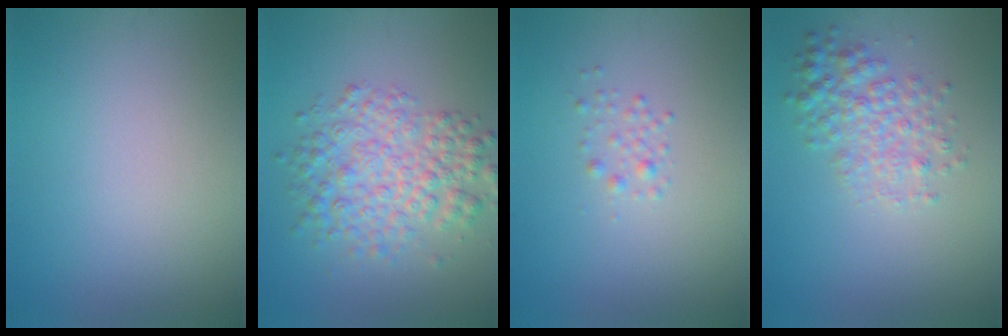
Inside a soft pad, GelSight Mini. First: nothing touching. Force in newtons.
{"total": 5.4, "press": 5.4, "slide": 0.1}
{"total": 1.1, "press": 1.1, "slide": 0.1}
{"total": 3.4, "press": 3.4, "slide": 0.1}